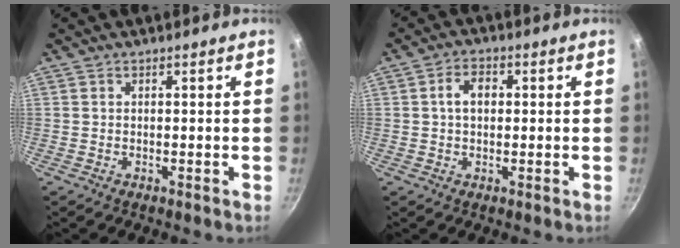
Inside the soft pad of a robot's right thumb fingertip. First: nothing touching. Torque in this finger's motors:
{"motor_torque": [0.33, 1.20, 0.51, -0.06, 0.10]}